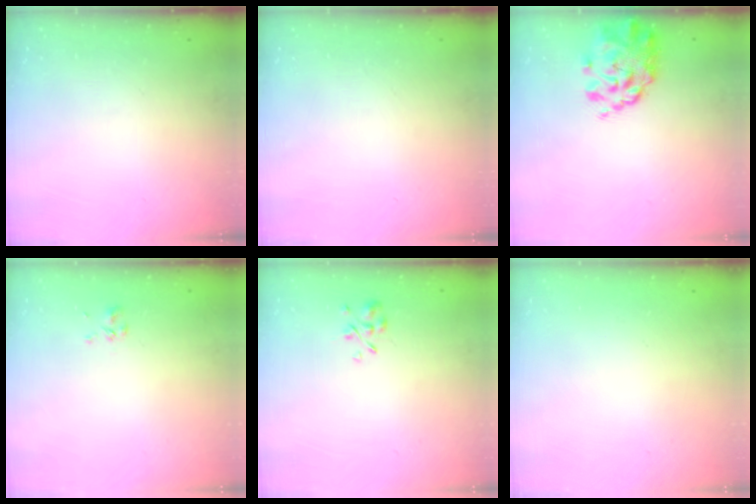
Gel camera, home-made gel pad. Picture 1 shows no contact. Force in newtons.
{"total": 0.0}
{"total": 3.1, "press": 3.0, "slide": 1.0}
{"total": 2.5, "press": 2.3, "slide": 0.9}
{"total": 2.8, "press": 2.6, "slide": 1.0}
{"total": 1.8, "press": 1.8, "slide": 0.2}